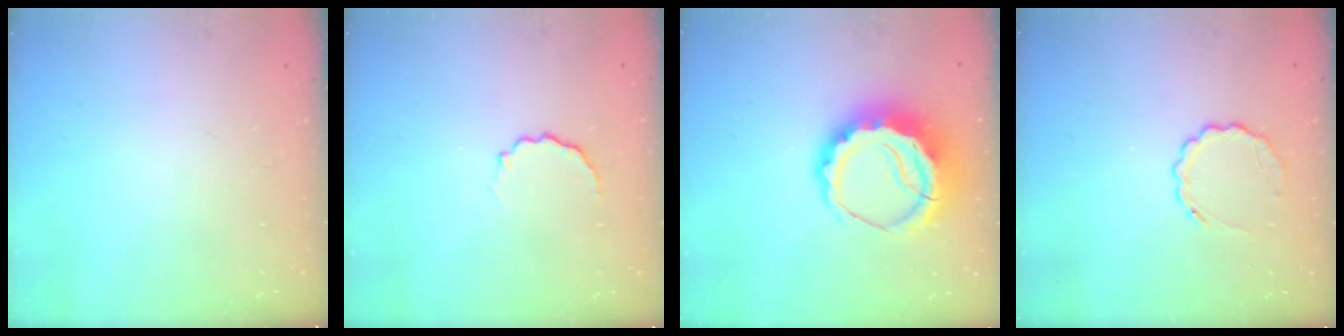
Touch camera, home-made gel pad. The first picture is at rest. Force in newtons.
{"total": 4.0, "press": 3.9, "slide": 0.7}
{"total": 10.2, "press": 10.1, "slide": 1.7}
{"total": 5.3, "press": 5.1, "slide": 1.5}